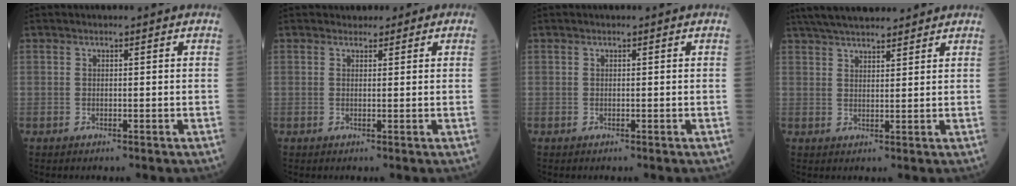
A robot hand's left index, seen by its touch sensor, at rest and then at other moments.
{"total": 1.8, "force": [1.2, 1.2, 0.3], "torque": [0.000, 0.005, 0.011]}
{"total": 0.0}
{"total": 11.2, "force": [9.8, 2.4, 5.0], "torque": [-0.075, 0.034, 0.149]}